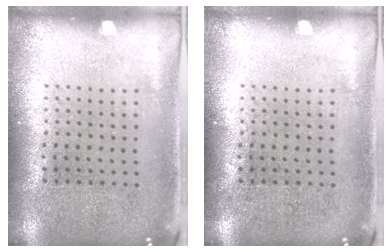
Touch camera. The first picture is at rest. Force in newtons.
{"total": 0.0}